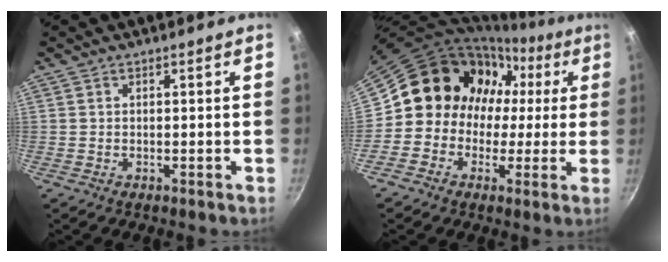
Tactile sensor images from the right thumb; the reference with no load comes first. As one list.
[{"total": 12.8, "force": [0.6, 12.0, 4.4], "torque": [-0.020, 0.043, -0.013]}]